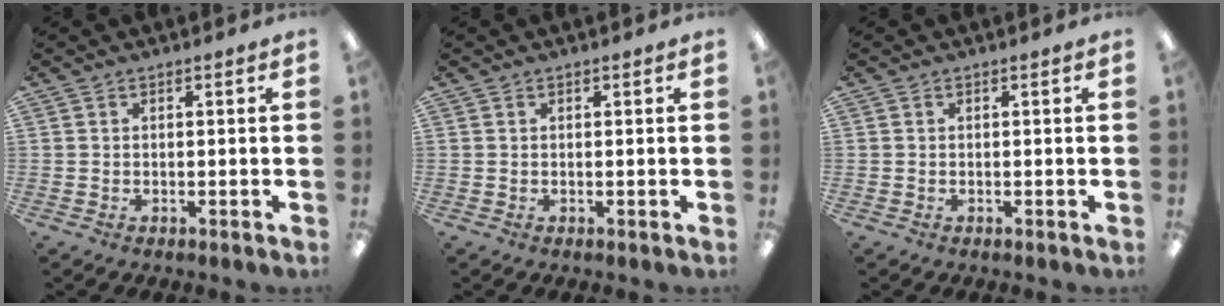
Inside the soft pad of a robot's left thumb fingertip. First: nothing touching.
{"total": 0.0}
{"total": 0.0}